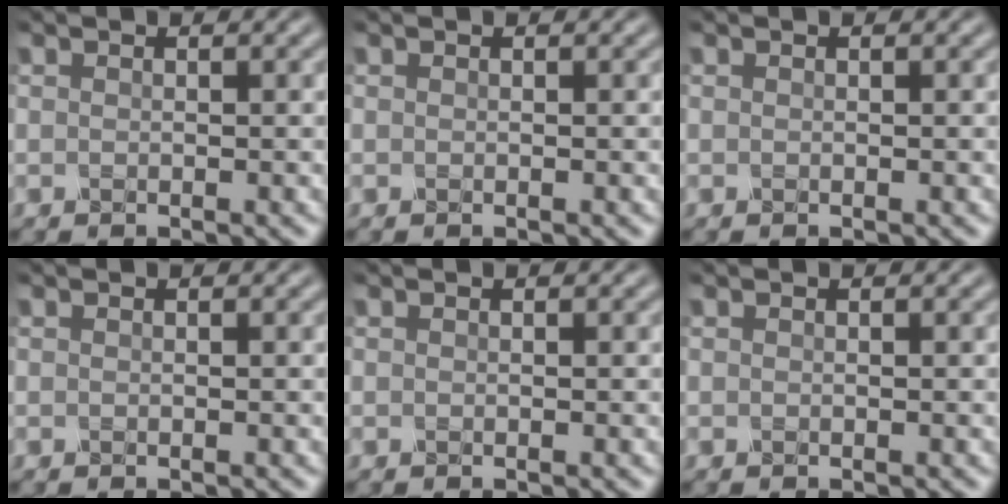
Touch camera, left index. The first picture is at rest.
{"total": 0.0}
{"total": 0.0}
{"total": 0.0}
{"total": 0.0}
{"total": 0.0}